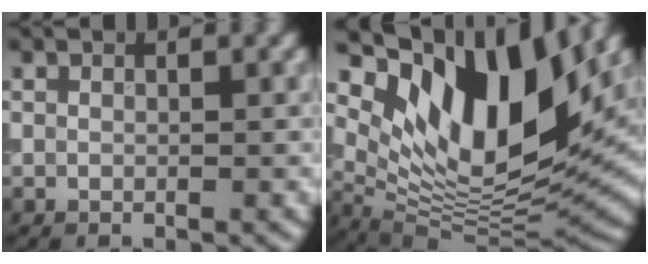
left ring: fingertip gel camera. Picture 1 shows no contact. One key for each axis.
{"total": 13.3, "fx": 6.0, "fy": 5.9, "fz": 10.2, "tx": -0.172, "ty": -0.009, "tz": 0.113}